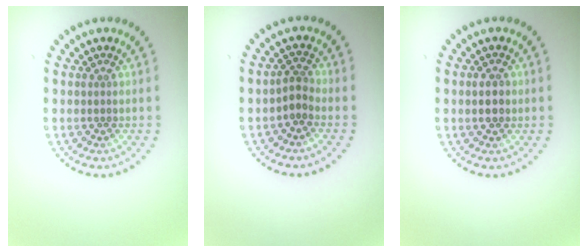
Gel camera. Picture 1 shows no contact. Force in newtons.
{"total": 1.7, "press": 1.2, "slide": 1.3}
{"total": 2.1, "press": 2.1, "slide": 0.0}